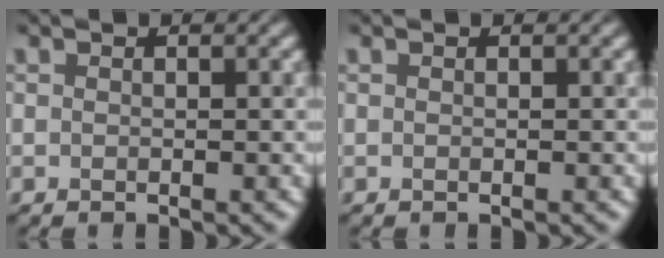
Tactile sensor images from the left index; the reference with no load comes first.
{"total": 0.0}